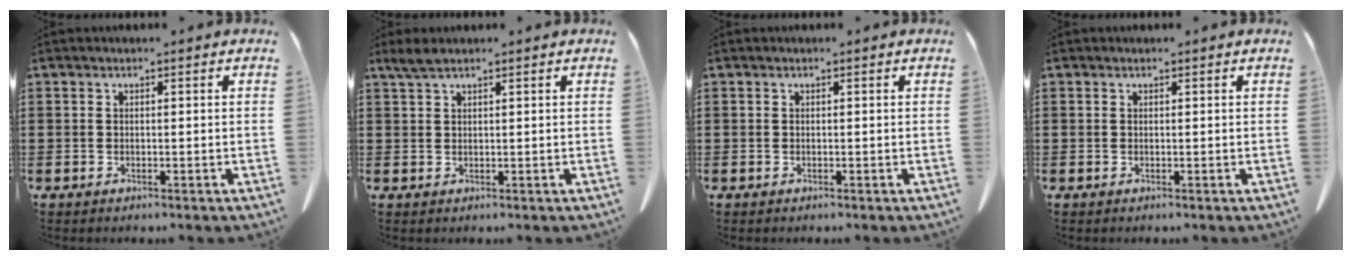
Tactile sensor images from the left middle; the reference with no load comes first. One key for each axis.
{"total": 2.0, "fx": 1.5, "fy": 0.4, "fz": 1.4, "tx": -0.030, "ty": 0.002, "tz": 0.027}
{"total": 0.0}
{"total": 0.0}